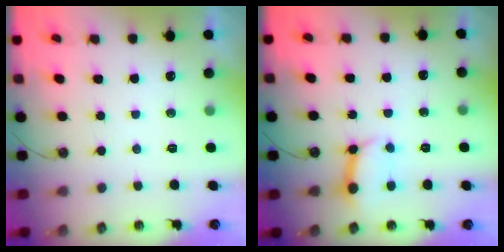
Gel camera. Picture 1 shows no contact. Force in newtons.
{"total": 10.1, "press": 10.0, "slide": 1.2}